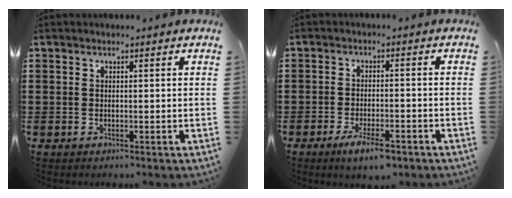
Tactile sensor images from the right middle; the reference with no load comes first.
{"total": 4.1, "force": [-2.7, 1.3, 2.8], "torque": [-0.051, 0.004, -0.050]}